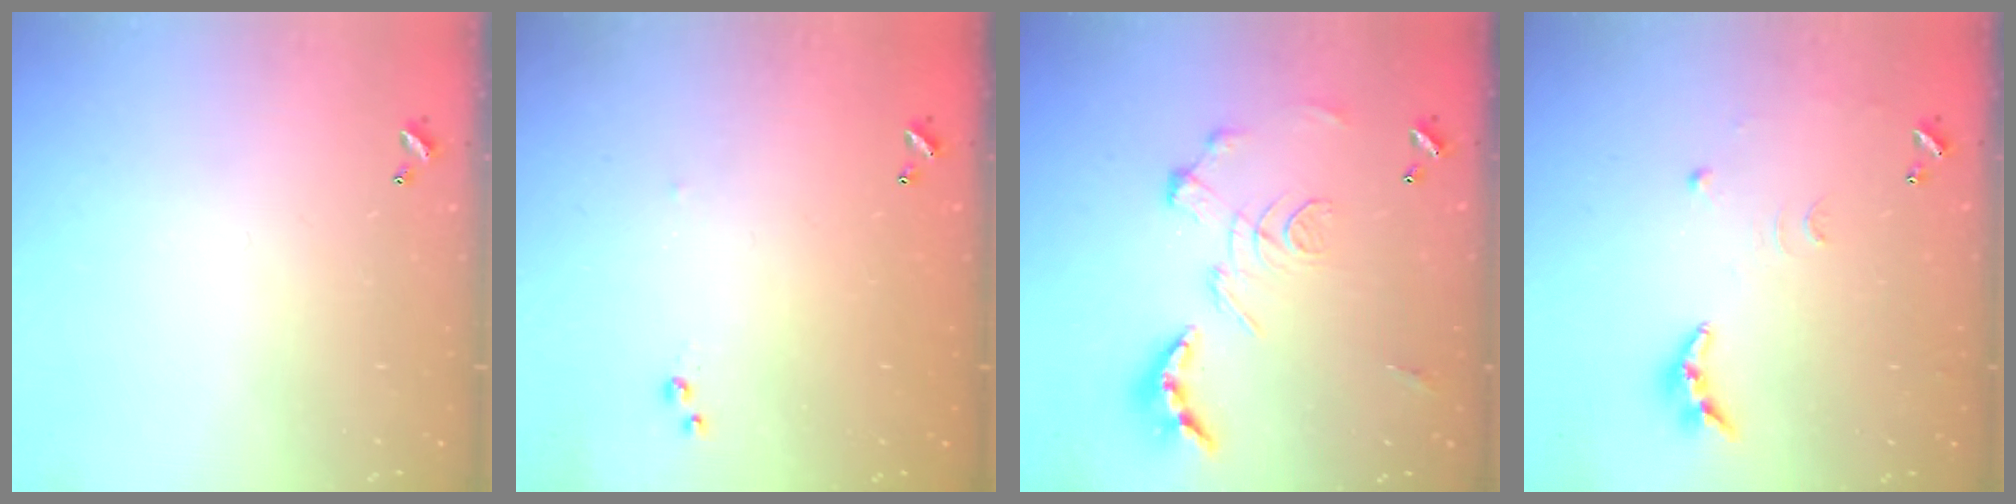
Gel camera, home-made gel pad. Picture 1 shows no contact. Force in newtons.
{"total": 4.8, "press": 4.7, "slide": 0.4}
{"total": 2.9, "press": 2.3, "slide": 1.7}
{"total": 9.0, "press": 9.0, "slide": 0.5}